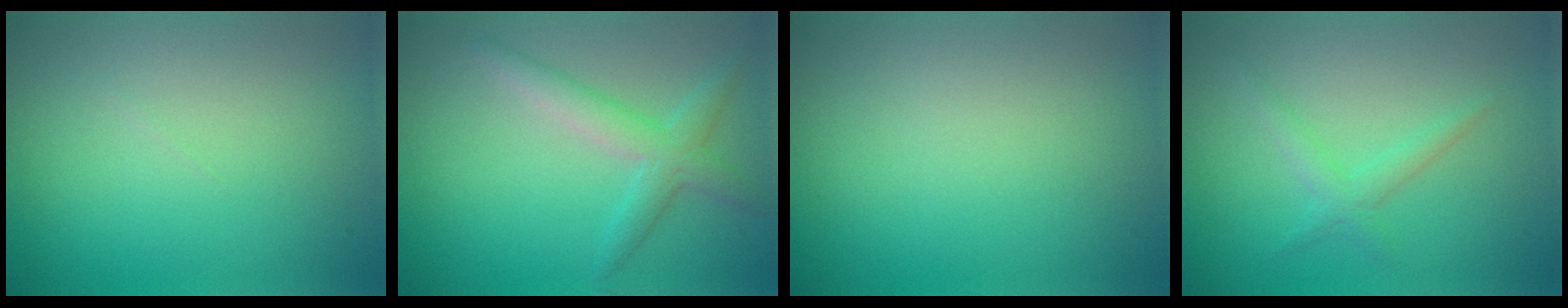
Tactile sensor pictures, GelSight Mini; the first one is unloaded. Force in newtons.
{"total": 3.0, "press": 3.0, "slide": 0.1}
{"total": 0.0}
{"total": 1.6, "press": 1.6, "slide": 0.1}